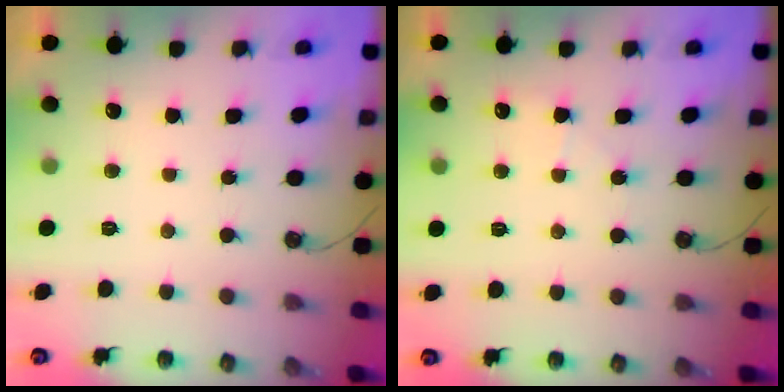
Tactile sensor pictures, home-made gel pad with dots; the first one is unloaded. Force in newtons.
{"total": 5.0, "press": 4.9, "slide": 0.7}